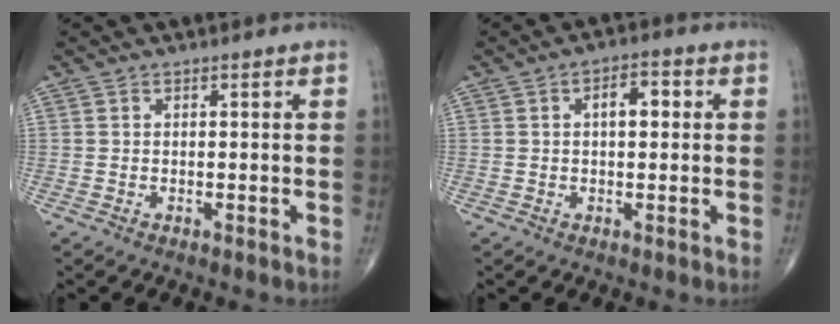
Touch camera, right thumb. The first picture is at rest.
{"total": 4.6, "force": [0.8, 2.3, 3.9], "torque": [-0.051, 0.010, 0.008]}